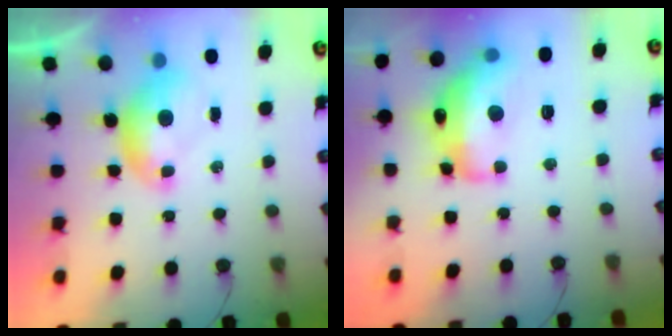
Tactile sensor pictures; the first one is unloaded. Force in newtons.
{"total": 12.7, "press": 12.7, "slide": 0.9}